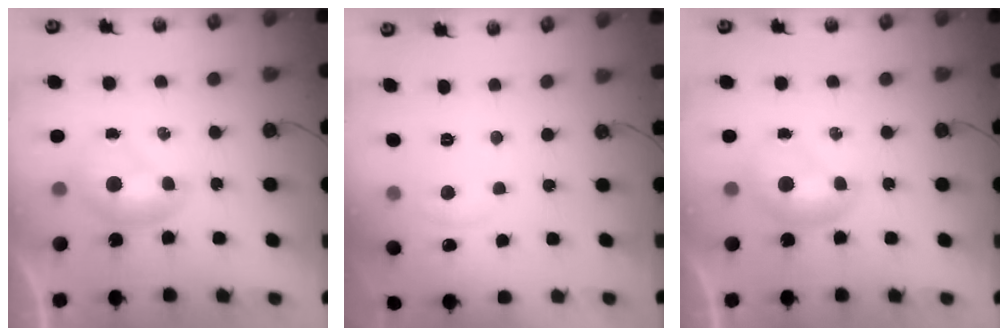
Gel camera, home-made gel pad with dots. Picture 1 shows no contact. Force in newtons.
{"total": 1.3, "press": 1.1, "slide": 0.5}
{"total": 0.0}